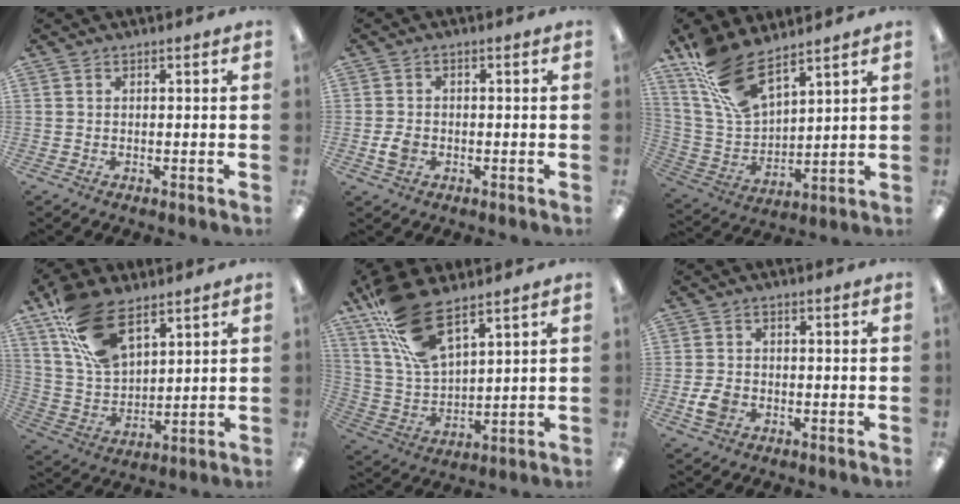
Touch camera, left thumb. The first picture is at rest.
{"total": 3.1, "force": [-0.9, 2.3, 1.9], "torque": [-0.038, 0.002, -0.017]}
{"total": 15.3, "force": [11.3, 6.1, 8.3], "torque": [-0.193, -0.051, 0.211]}
{"total": 16.4, "force": [10.1, 8.5, 9.8], "torque": [-0.201, -0.030, 0.189]}
{"total": 15.6, "force": [10.7, 5.6, 9.9], "torque": [-0.229, -0.043, 0.193]}
{"total": 4.2, "force": [-1.5, 3.1, 2.5], "torque": [-0.052, 0.003, -0.026]}